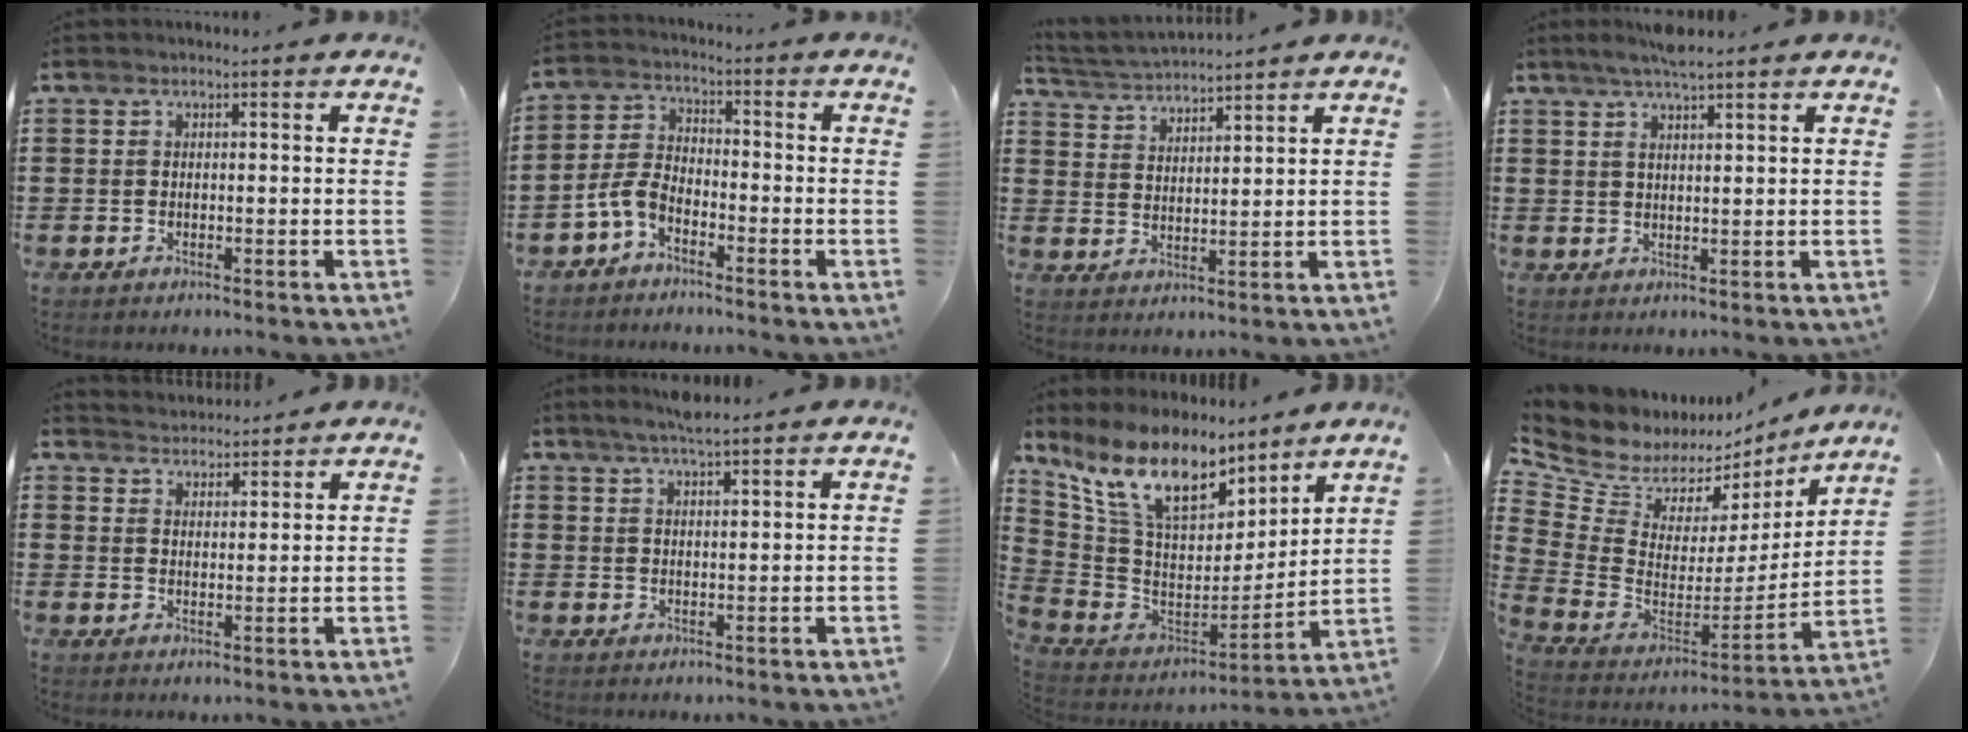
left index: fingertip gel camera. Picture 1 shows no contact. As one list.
[{"total": 4.9, "force": [-3.6, 2.0, 2.6], "torque": [-0.074, 0.003, -0.079]}, {"total": 3.4, "force": [3.3, -0.1, 0.3], "torque": [-0.021, -0.016, 0.058]}, {"total": 3.5, "force": [2.8, 0.3, 2.2], "torque": [-0.047, 0.002, 0.049]}, {"total": 3.1, "force": [3.1, 0.2, -0.6], "torque": [0.000, -0.014, 0.059]}, {"total": 3.1, "force": [2.7, 0.1, 1.7], "torque": [-0.037, -0.001, 0.048]}, {"total": 13.3, "force": [9.1, 5.2, 8.2], "torque": [-0.205, -0.055, 0.165]}, {"total": 7.4, "force": [5.6, 4.4, 2.2], "torque": [-0.091, -0.053, 0.100]}]